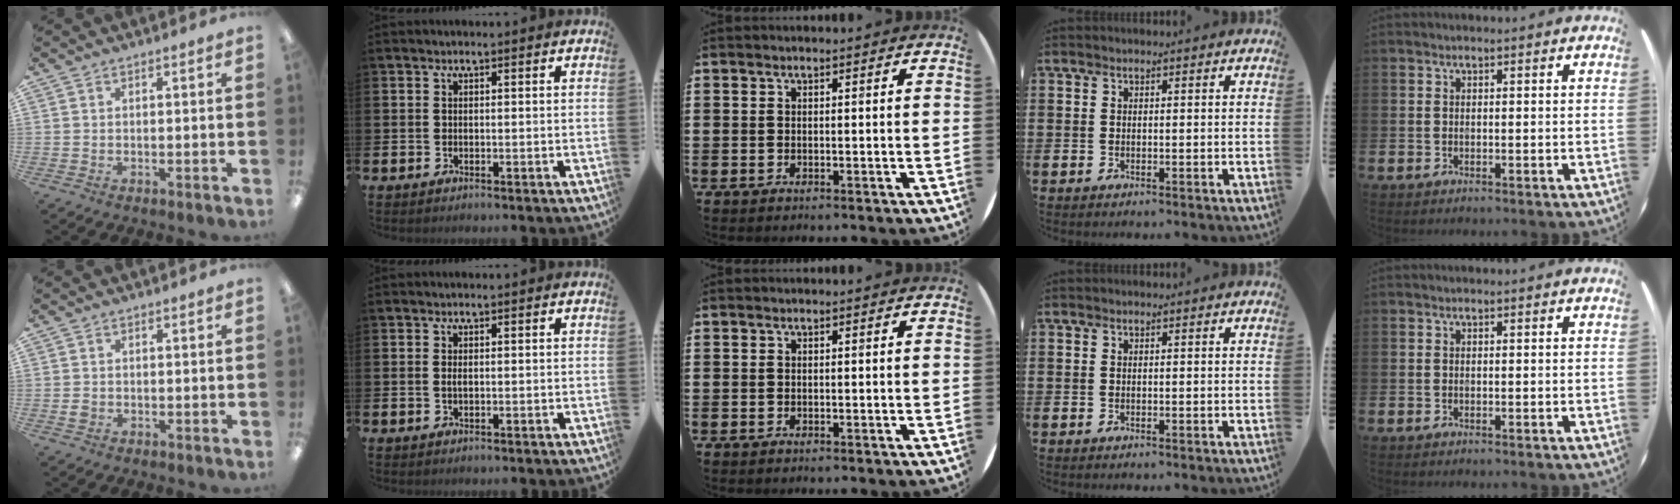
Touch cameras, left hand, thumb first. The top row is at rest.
{"thumb": {"total": 1.2, "force": [-0.1, 1.1, 0.5], "torque": [-0.009, 0.004, -0.004]}, "index": {"total": 0.6, "force": [0.0, 0.2, 0.6], "torque": [-0.005, -0.001, -0.002]}}